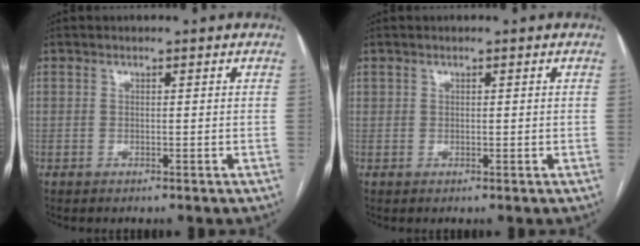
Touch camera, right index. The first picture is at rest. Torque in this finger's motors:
{"motor_torque": [-0.24, 0.23, 0.01, 0.00]}